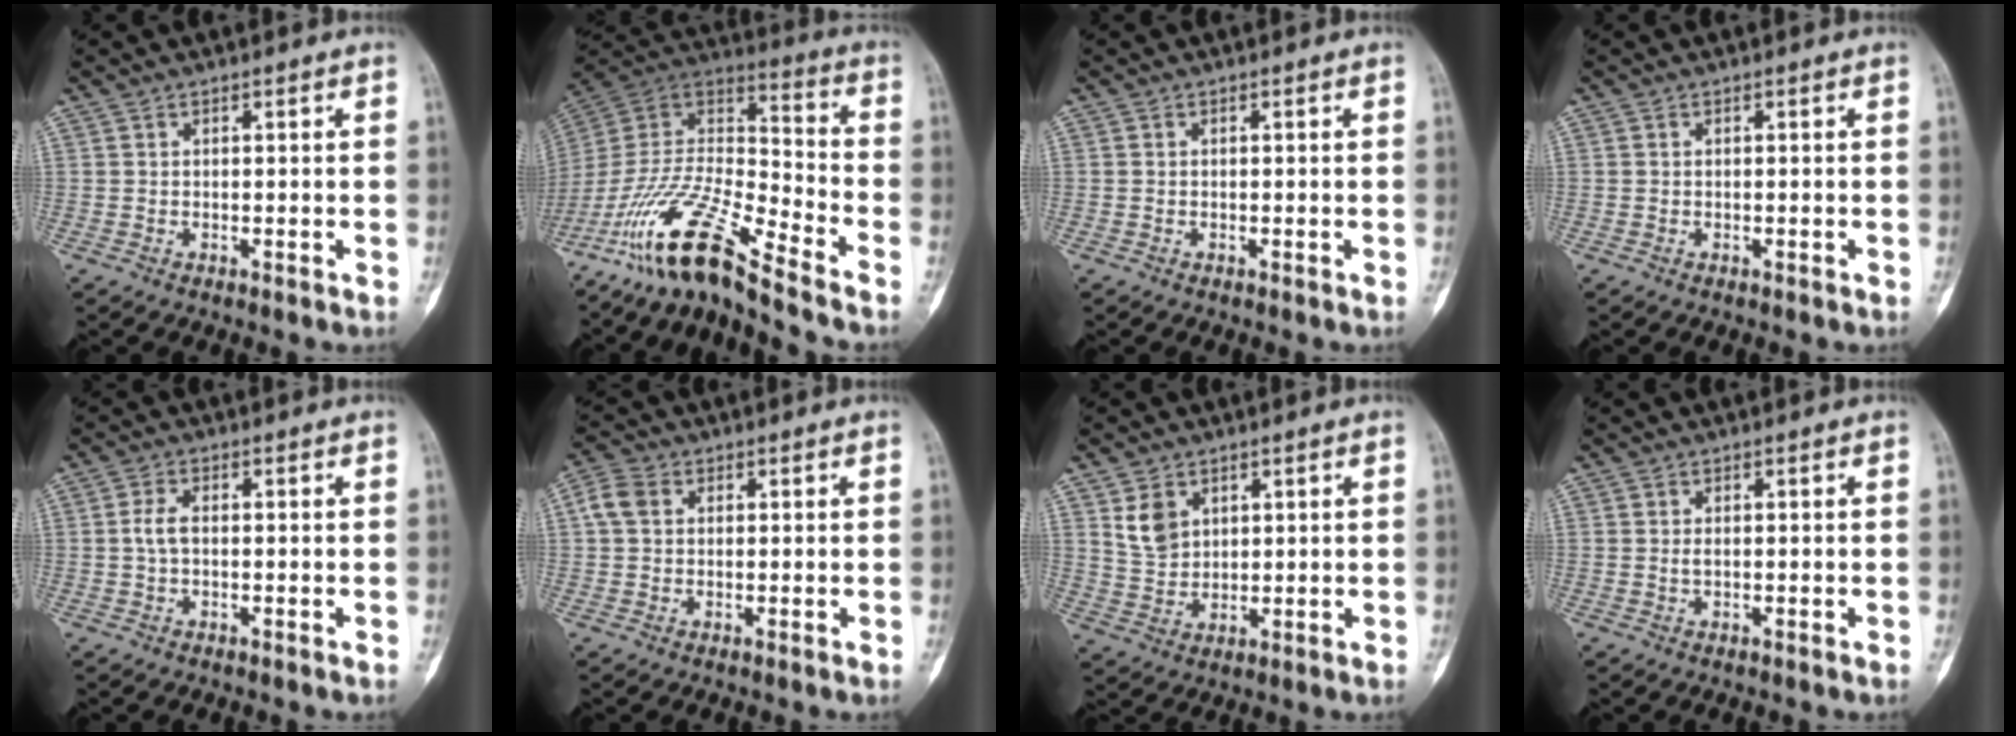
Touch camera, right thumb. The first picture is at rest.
{"total": 18.8, "force": [-14.2, 3.5, 11.9], "torque": [-0.231, 0.075, -0.270]}
{"total": 0.0}
{"total": 0.0}
{"total": 3.1, "force": [0.0, 1.9, 2.5], "torque": [-0.051, 0.006, -0.006]}
{"total": 4.6, "force": [1.0, 3.6, 2.7], "torque": [-0.055, 0.010, 0.014]}
{"total": 6.0, "force": [2.7, 4.4, 3.0], "torque": [-0.035, -0.016, 0.061]}
{"total": 0.9, "force": [0.1, 0.6, 0.7], "torque": [-0.008, 0.000, 0.002]}